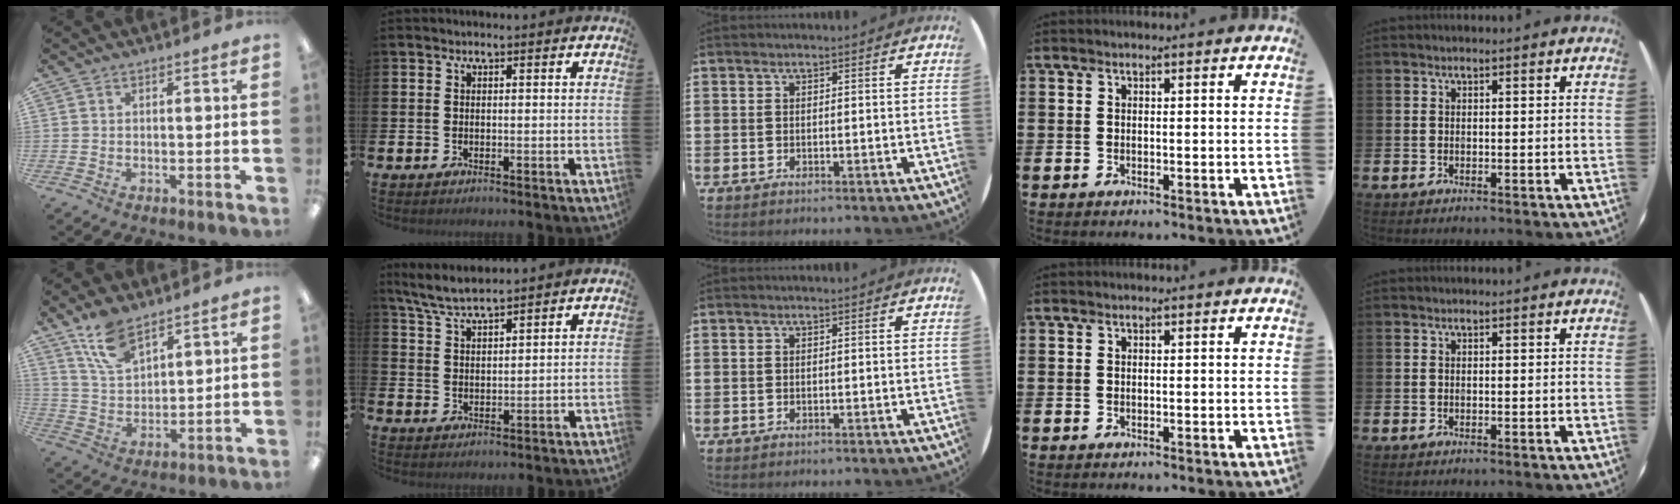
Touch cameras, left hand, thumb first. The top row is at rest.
{"thumb": {"total": 10.5, "force": [7.7, 4.7, 5.4], "torque": [-0.118, -0.027, 0.145]}, "index": {"total": 5.5, "force": [5.1, 0.5, 1.8], "torque": [-0.053, -0.016, 0.094]}}